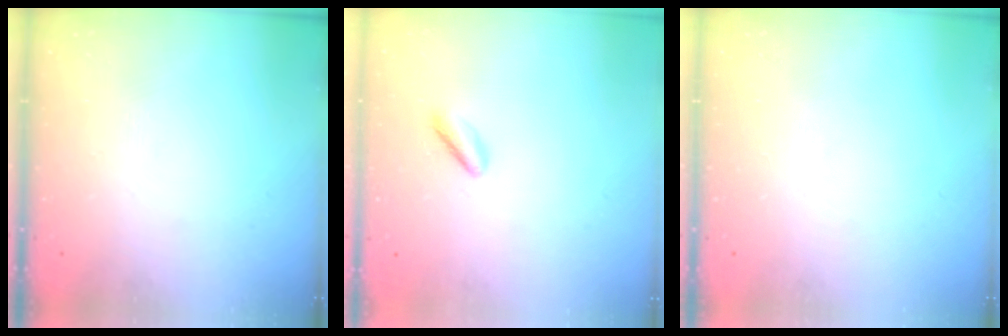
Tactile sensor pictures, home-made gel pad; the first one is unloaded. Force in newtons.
{"total": 1.1, "press": 0.8, "slide": 0.8}
{"total": 0.0}